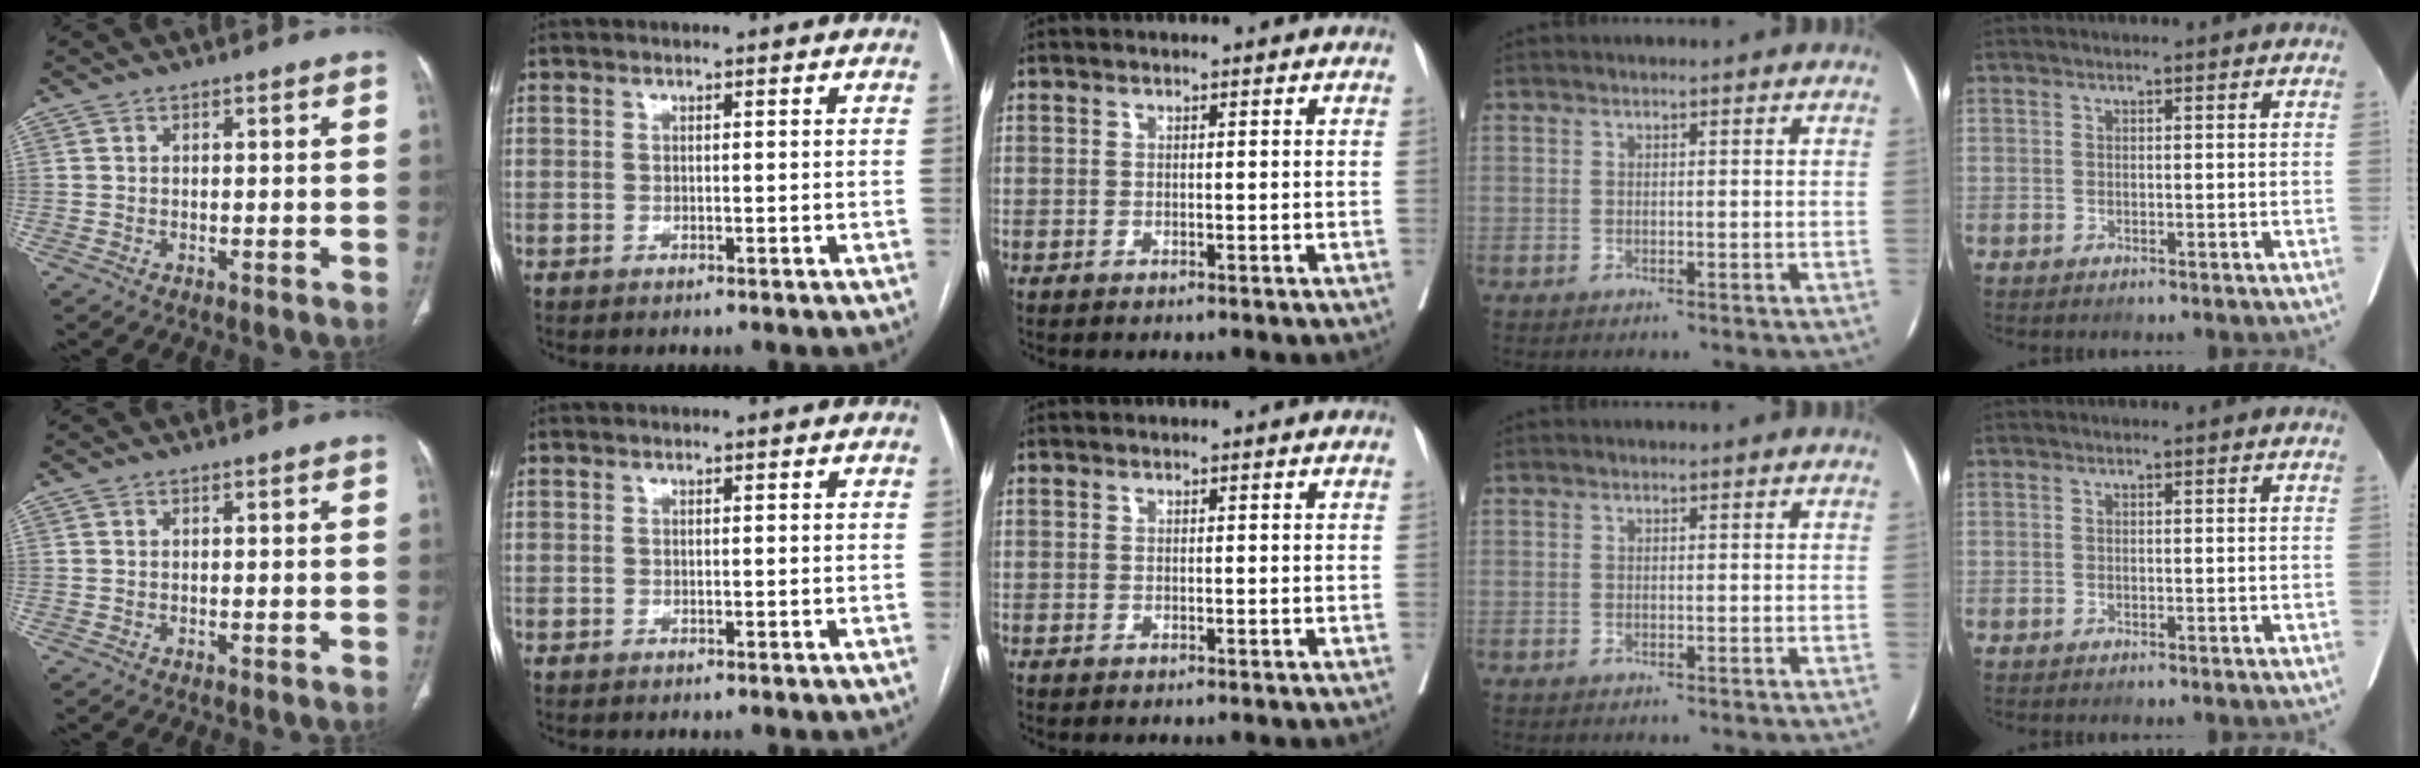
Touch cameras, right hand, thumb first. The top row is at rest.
{}